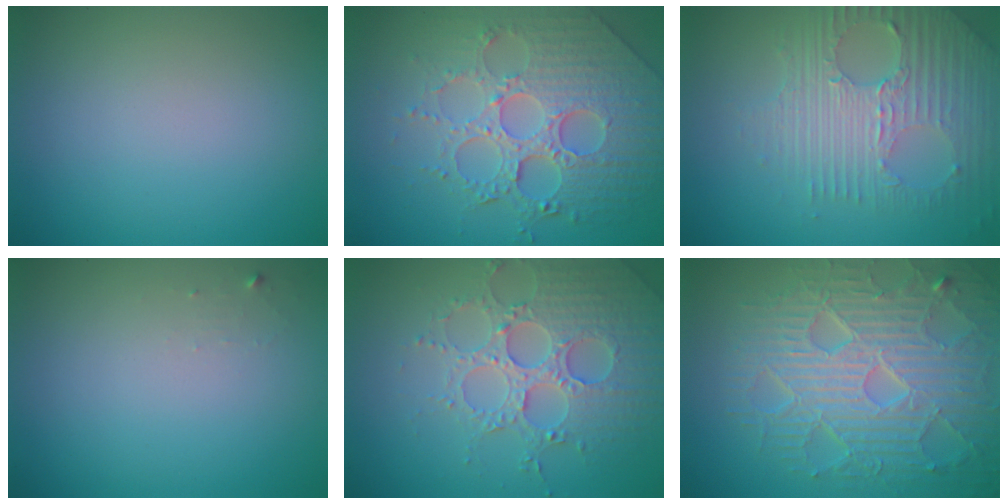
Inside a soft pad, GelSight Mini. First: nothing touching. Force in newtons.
{"total": 8.1, "press": 6.0, "slide": 5.5}
{"total": 6.6, "press": 4.5, "slide": 4.9}
{"total": 0.6, "press": 0.6, "slide": 0.1}
{"total": 4.7, "press": 4.7, "slide": 0.7}
{"total": 9.0, "press": 6.5, "slide": 6.3}